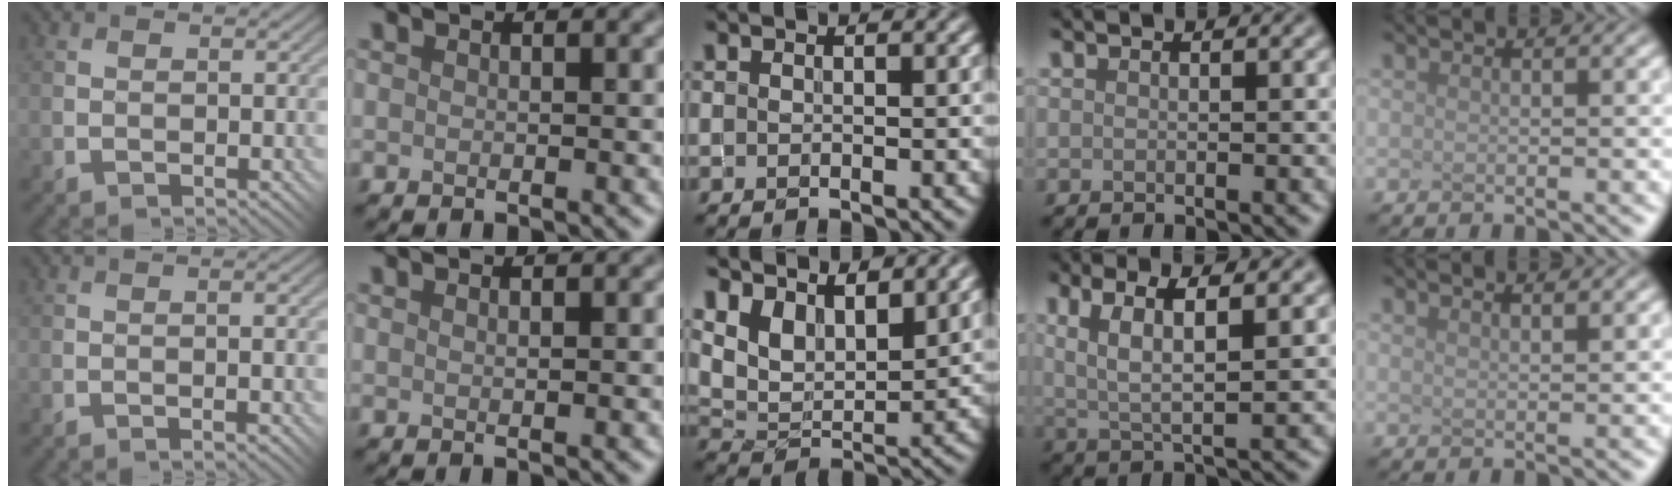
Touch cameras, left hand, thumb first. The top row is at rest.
{"thumb": {"total": 3.7, "force": [-1.6, 0.9, 3.2], "torque": [-0.040, 0.004, -0.016]}, "index": {"total": 0.9, "force": [0.4, 0.3, 0.7], "torque": [-0.007, 0.002, 0.003]}, "middle": {"total": 7.1, "force": [5.2, 3.1, 3.7], "torque": [-0.086, 0.000, 0.092]}, "ring": {"total": 5.4, "force": [2.1, 1.5, 4.8], "torque": [-0.092, 0.001, 0.041]}, "little": {"total": 1.7, "force": [1.3, 0.4, 0.9], "torque": [-0.005, 0.023, 0.008]}}